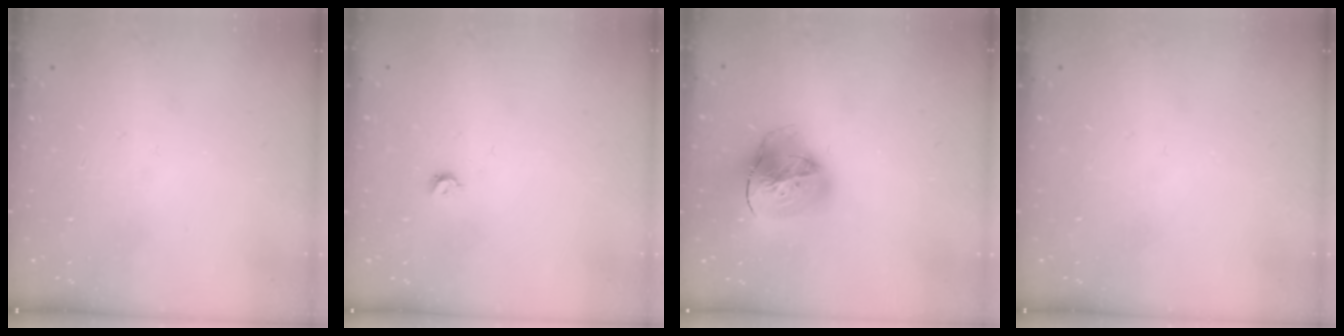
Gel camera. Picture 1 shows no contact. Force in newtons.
{"total": 3.6, "press": 3.6, "slide": 0.7}
{"total": 19.8, "press": 19.6, "slide": 2.3}
{"total": 0.0}